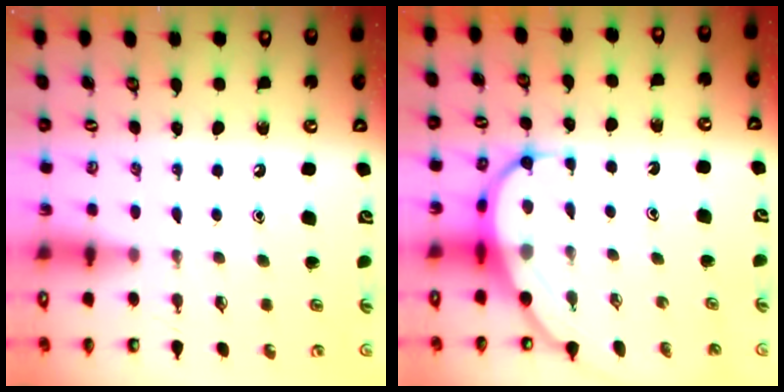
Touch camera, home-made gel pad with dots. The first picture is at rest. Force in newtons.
{"total": 8.4, "press": 8.3, "slide": 0.7}